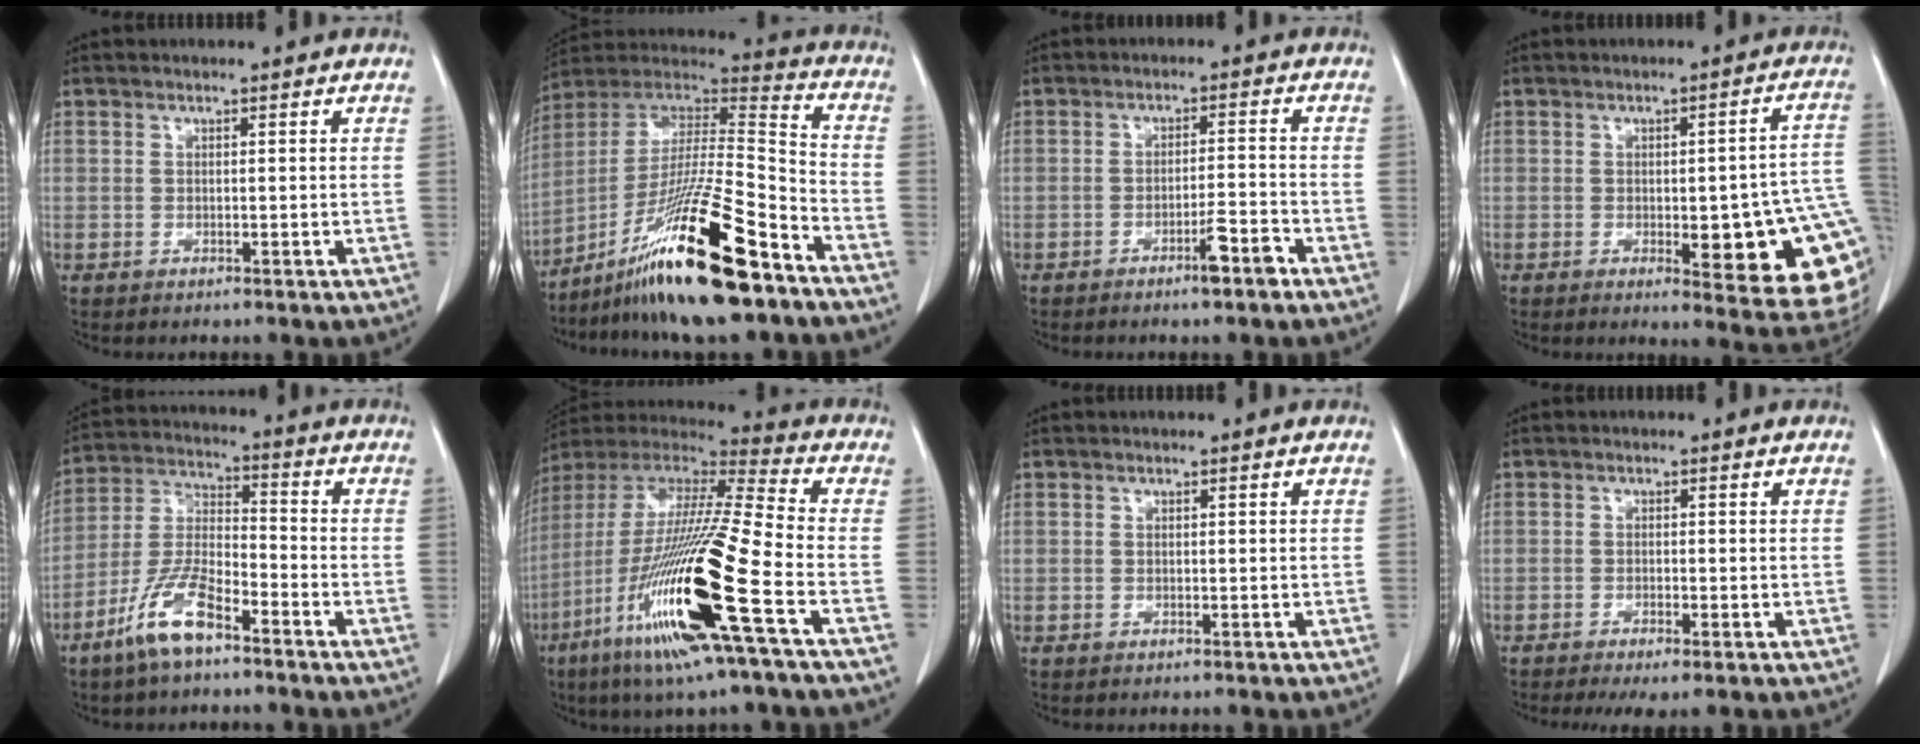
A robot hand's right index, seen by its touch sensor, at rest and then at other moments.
{"total": 22.1, "force": [-14.1, 1.5, 17.0], "torque": [-0.314, -0.019, -0.253]}
{"total": 4.1, "force": [-2.7, 0.1, 3.1], "torque": [-0.048, 0.000, -0.045]}
{"total": 17.0, "force": [-3.0, 4.0, 16.3], "torque": [-0.113, 0.014, -0.018]}
{"total": 10.0, "force": [-6.6, 2.8, 7.0], "torque": [-0.156, -0.004, -0.132]}
{"total": 23.9, "force": [-8.9, 0.4, 22.2], "torque": [-0.458, -0.044, -0.174]}
{"total": 0.0}
{"total": 3.7, "force": [-2.5, 0.5, 2.7], "torque": [-0.045, -0.010, -0.039]}